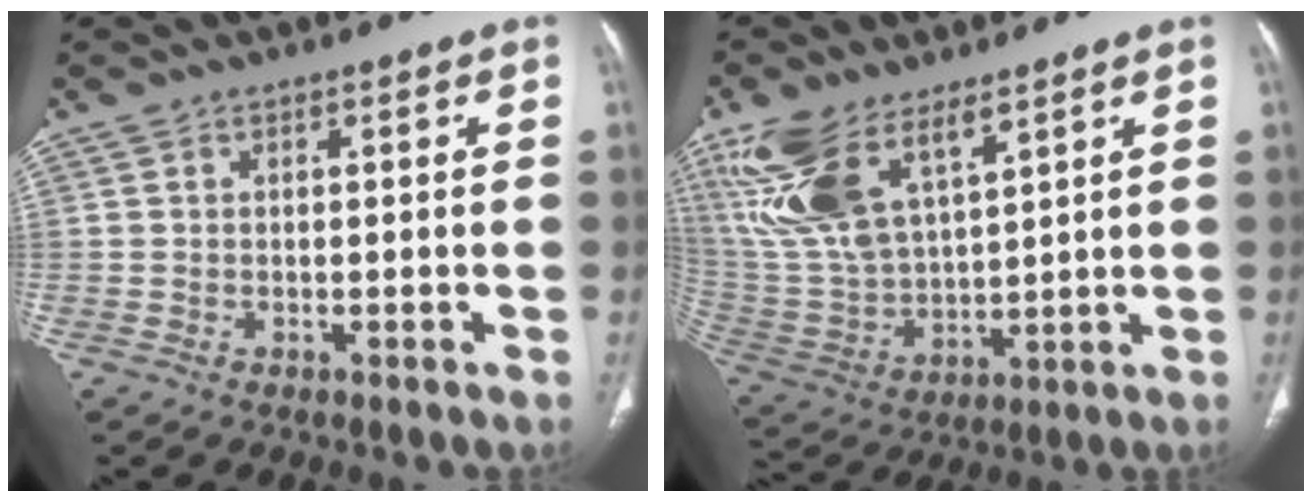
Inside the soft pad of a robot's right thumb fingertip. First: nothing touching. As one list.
[{"total": 16.1, "force": [9.5, 6.9, 11.1], "torque": [-0.227, -0.029, 0.205]}]